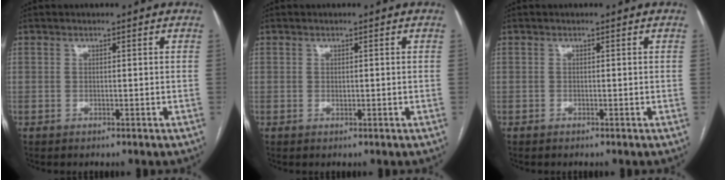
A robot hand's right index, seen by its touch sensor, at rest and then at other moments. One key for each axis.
{"total": 0.5, "fx": 0.0, "fy": 0.3, "fz": 0.4, "tx": -0.007, "ty": -0.001, "tz": 0.001}
{"total": 0.0}